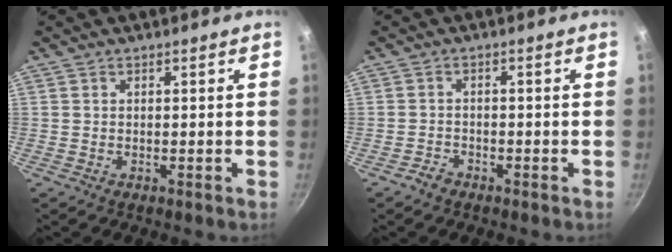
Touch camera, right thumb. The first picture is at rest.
{"total": 1.9, "force": [-1.6, 1.0, 0.3], "torque": [-0.006, 0.008, -0.030]}